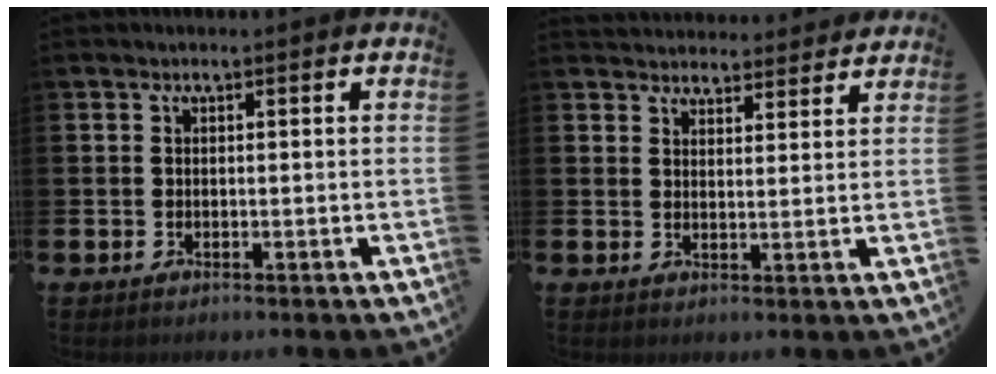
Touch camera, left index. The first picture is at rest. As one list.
[{"total": 3.6, "force": [3.5, 0.9, -0.5], "torque": [-0.001, -0.020, 0.063]}]